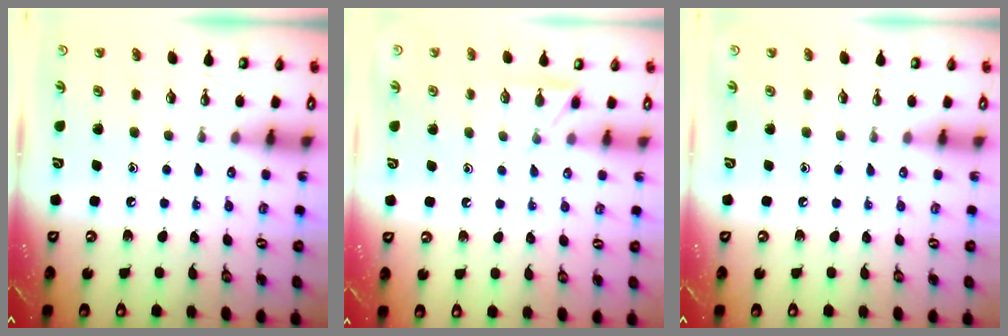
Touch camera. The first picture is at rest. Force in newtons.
{"total": 3.9, "press": 3.9, "slide": 0.4}
{"total": 0.0}